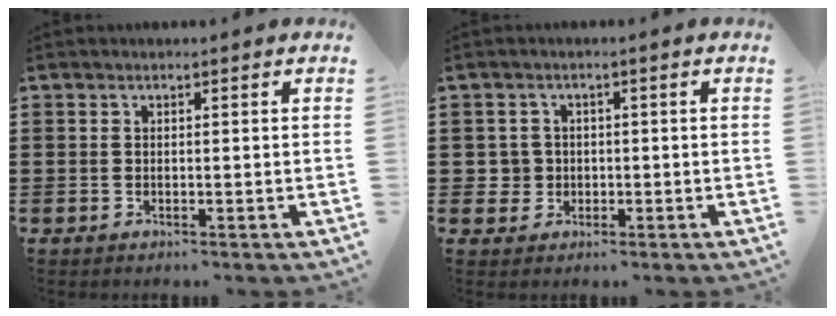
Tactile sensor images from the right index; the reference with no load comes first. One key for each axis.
{"total": 2.9, "fx": -0.4, "fy": 2.8, "fz": 0.6, "tx": -0.023, "ty": 0.008, "tz": -0.011}